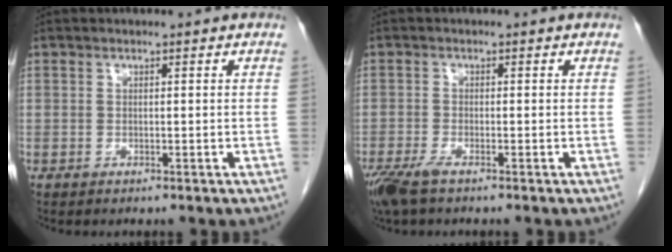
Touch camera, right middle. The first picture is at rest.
{"total": 4.1, "force": [-2.8, 0.9, 2.9], "torque": [-0.060, -0.011, -0.053]}